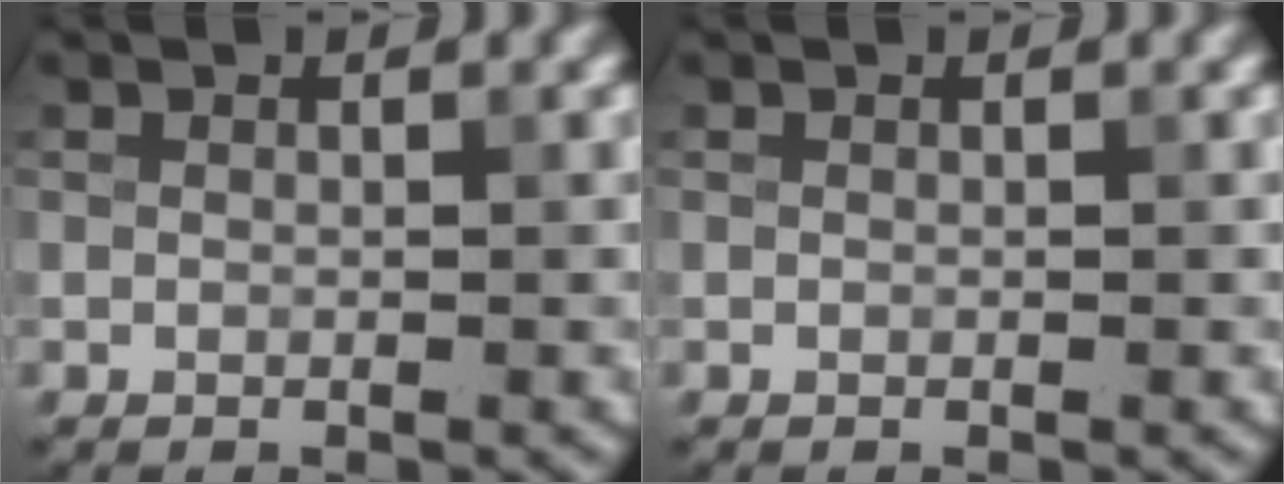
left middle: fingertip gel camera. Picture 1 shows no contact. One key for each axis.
{"total": 0.0}